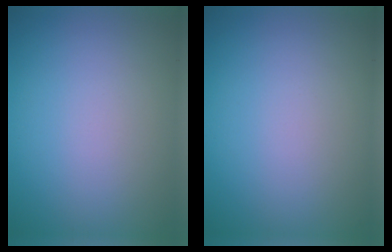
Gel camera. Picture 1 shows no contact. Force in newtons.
{"total": 0.0}